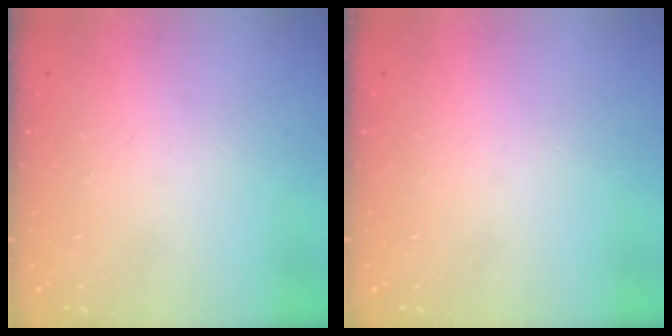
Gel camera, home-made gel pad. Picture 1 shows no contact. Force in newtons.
{"total": 0.0}